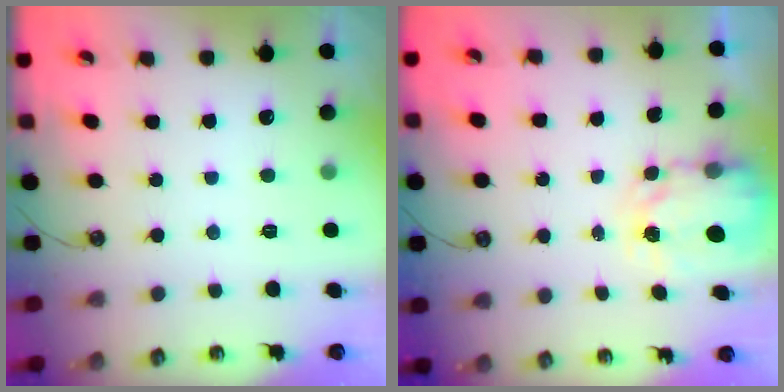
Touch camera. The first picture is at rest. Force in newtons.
{"total": 3.9, "press": 3.9, "slide": 0.1}